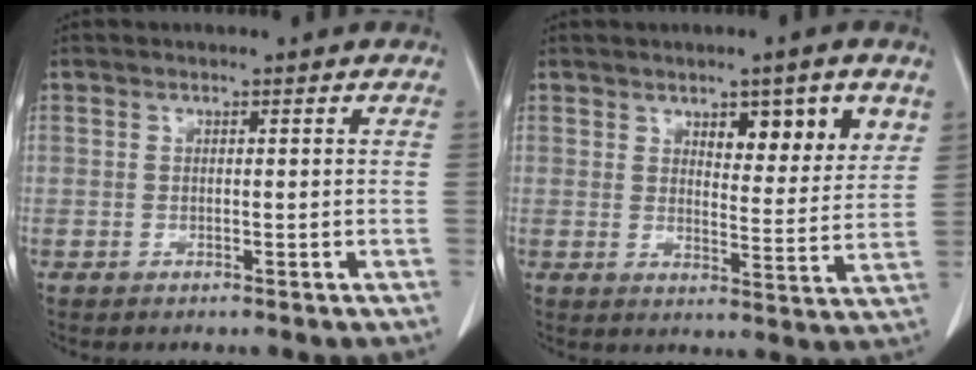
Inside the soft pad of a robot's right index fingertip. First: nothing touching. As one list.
[{"total": 8.4, "force": [4.5, 2.4, 6.7], "torque": [-0.086, -0.008, 0.065]}]